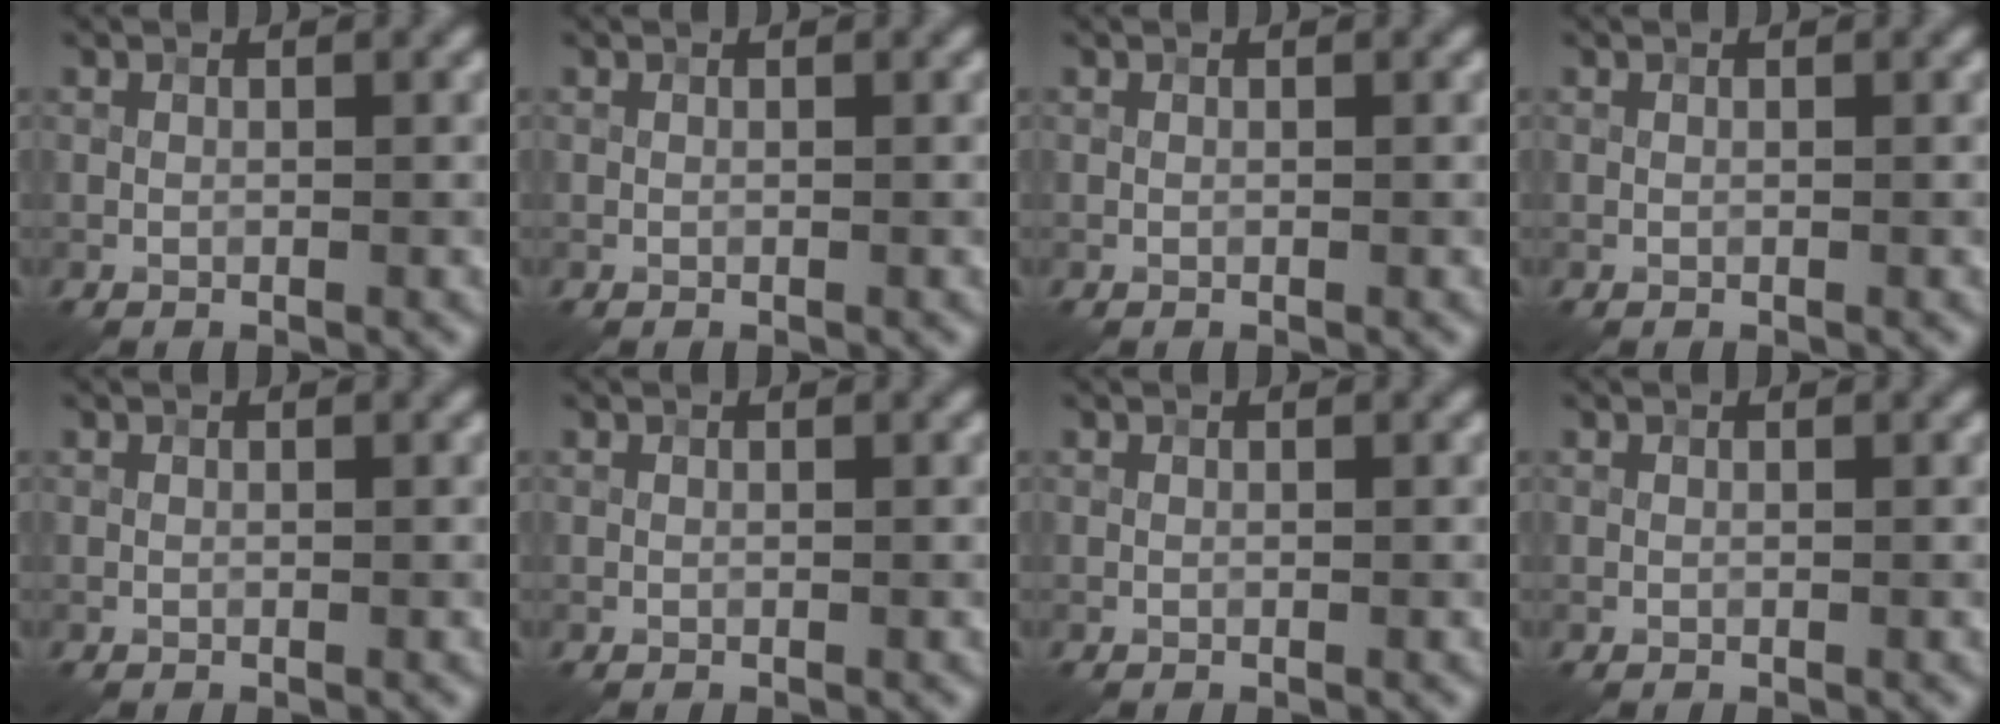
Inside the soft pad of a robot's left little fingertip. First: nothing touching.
{"total": 0.0}
{"total": 0.0}
{"total": 0.0}
{"total": 0.0}
{"total": 0.0}
{"total": 0.0}
{"total": 0.0}